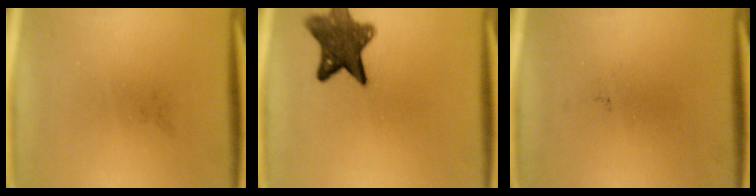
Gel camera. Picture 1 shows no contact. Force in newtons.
{"total": 9.8}
{"total": 0.0}